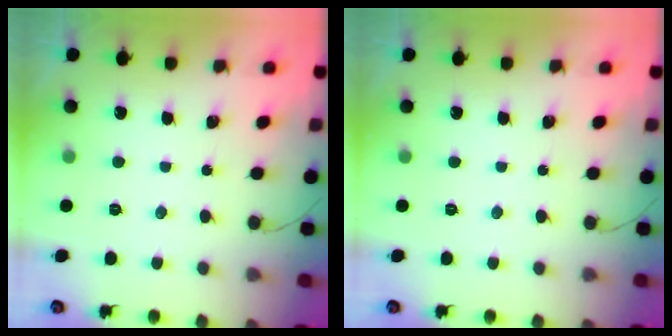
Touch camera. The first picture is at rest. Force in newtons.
{"total": 0.0}